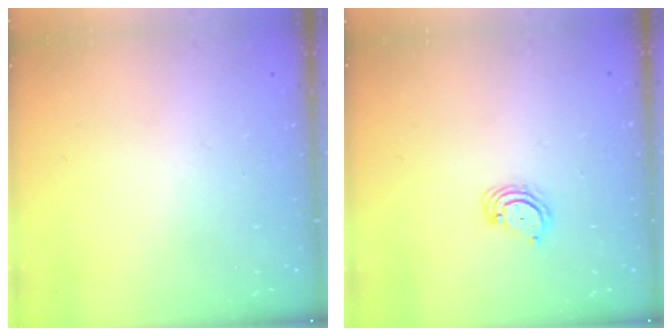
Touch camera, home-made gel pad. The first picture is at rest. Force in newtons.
{"total": 3.8, "press": 3.8, "slide": 0.3}